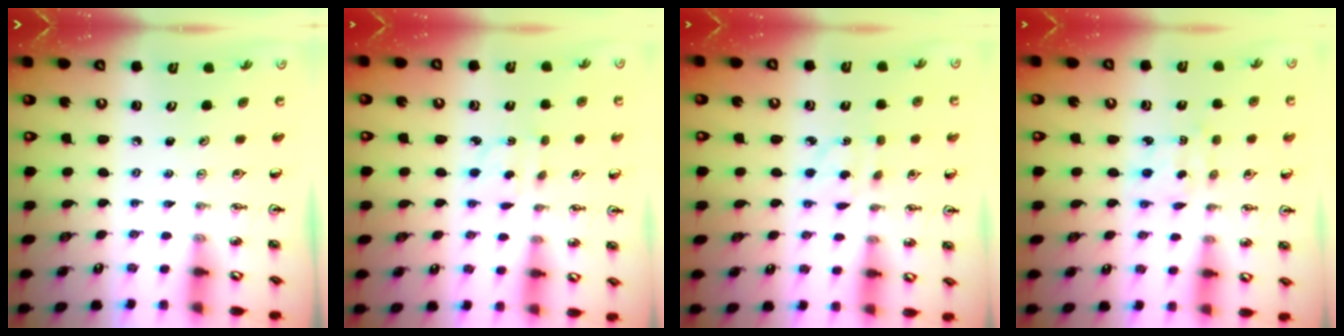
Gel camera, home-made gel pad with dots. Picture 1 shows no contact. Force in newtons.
{"total": 2.5, "press": 2.4, "slide": 0.6}
{"total": 3.0, "press": 2.9, "slide": 0.8}
{"total": 2.0, "press": 1.9, "slide": 0.5}